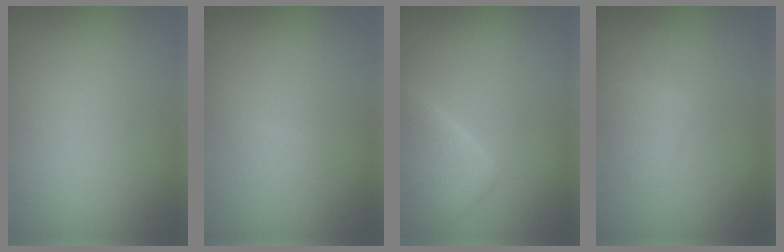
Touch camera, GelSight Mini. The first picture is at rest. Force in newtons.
{"total": 0.7, "press": 0.7, "slide": 0.0}
{"total": 3.2, "press": 3.2, "slide": 0.1}
{"total": 1.2, "press": 1.2, "slide": 0.0}